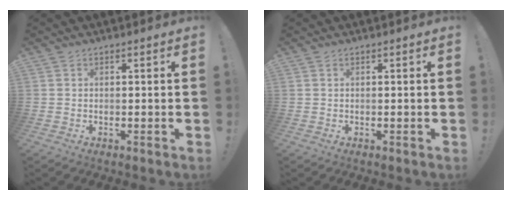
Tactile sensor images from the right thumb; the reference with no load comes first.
{"total": 0.0}